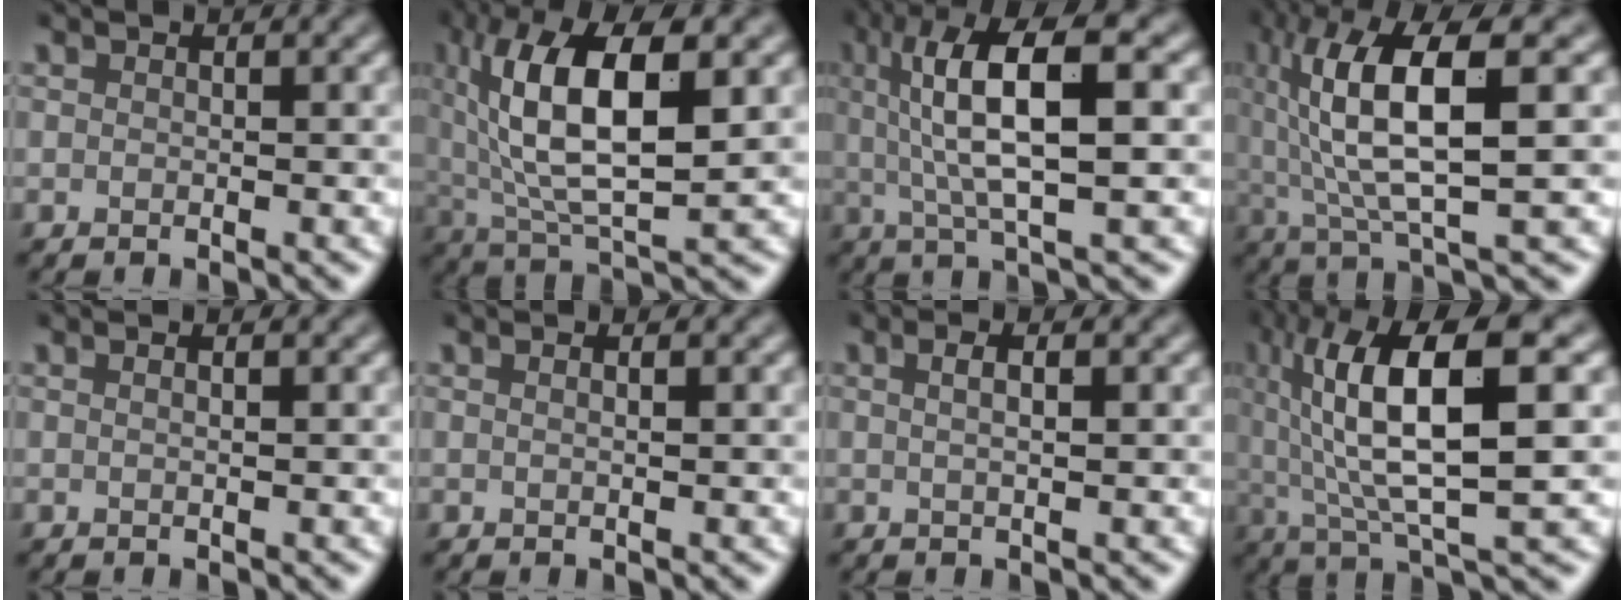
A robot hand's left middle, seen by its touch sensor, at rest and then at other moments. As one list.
[{"total": 10.9, "force": [2.5, 3.8, 9.9], "torque": [-0.179, 0.007, 0.046]}, {"total": 9.3, "force": [1.7, 2.5, 8.8], "torque": [-0.149, 0.012, 0.029]}, {"total": 10.2, "force": [1.8, 2.6, 9.7], "torque": [-0.178, 0.010, 0.036]}, {"total": 1.0, "force": [0.5, 0.4, 0.8], "torque": [-0.003, -0.003, -0.001]}, {"total": 1.3, "force": [0.6, 0.5, 1.0], "torque": [-0.003, -0.004, -0.001]}, {"total": 2.1, "force": [0.7, 0.7, 1.8], "torque": [-0.016, -0.002, 0.000]}, {"total": 11.5, "force": [2.3, 2.9, 10.9], "torque": [-0.190, 0.013, 0.043]}]